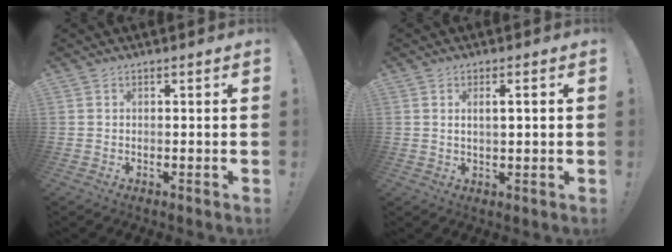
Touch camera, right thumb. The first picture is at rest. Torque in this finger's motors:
{"motor_torque": [-0.11, -0.01, -0.26, 0.26, -0.05]}